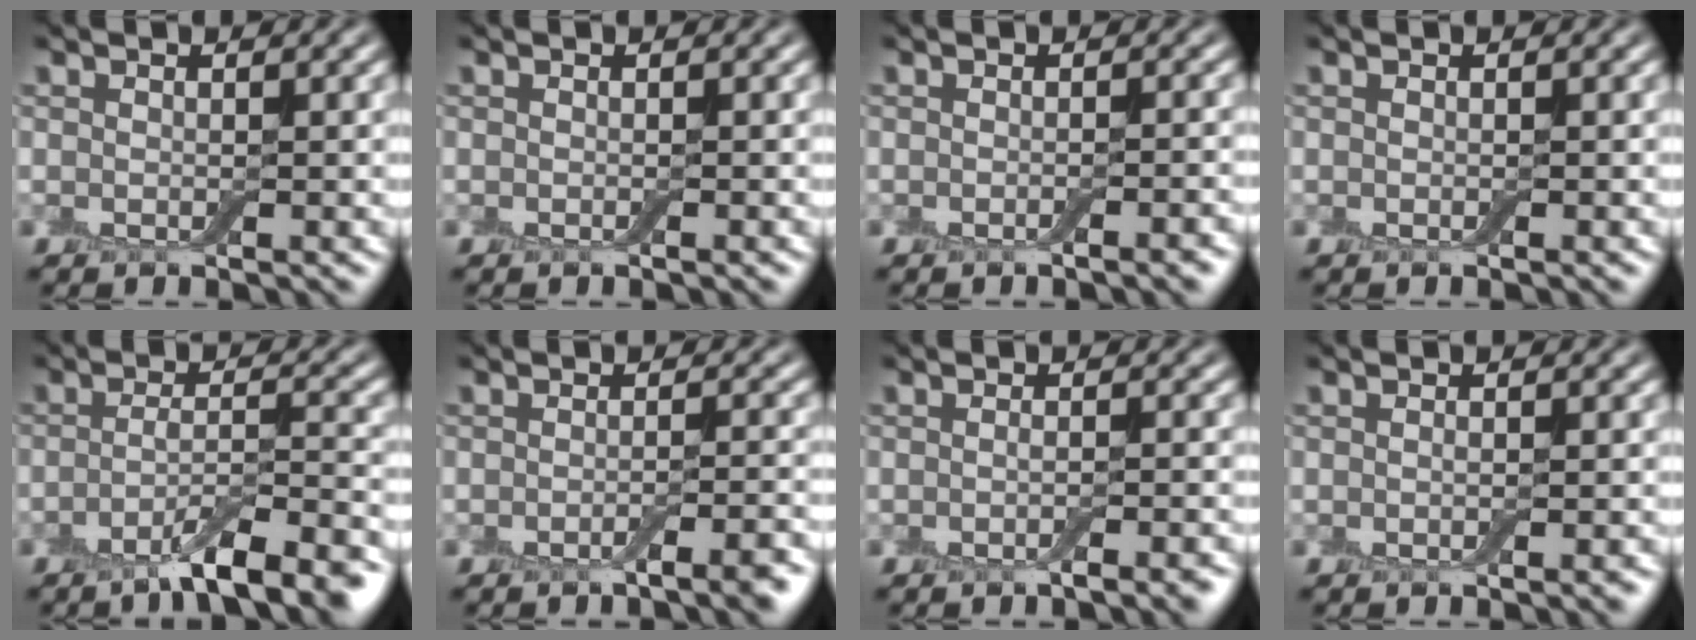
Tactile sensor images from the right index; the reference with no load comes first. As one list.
[{"total": 0.0}, {"total": 1.2, "force": [-0.6, 0.3, 1.0], "torque": [-0.004, 0.004, -0.008]}, {"total": 0.0}, {"total": 6.9, "force": [-4.4, 1.6, 5.1], "torque": [-0.073, 0.006, -0.075]}, {"total": 2.6, "force": [-1.5, 0.7, 2.1], "torque": [-0.020, 0.007, -0.032]}, {"total": 1.7, "force": [-0.9, 0.5, 1.3], "torque": [-0.014, 0.004, -0.016]}, {"total": 0.6, "force": [-0.3, 0.1, 0.5], "torque": [-0.005, 0.003, -0.004]}]